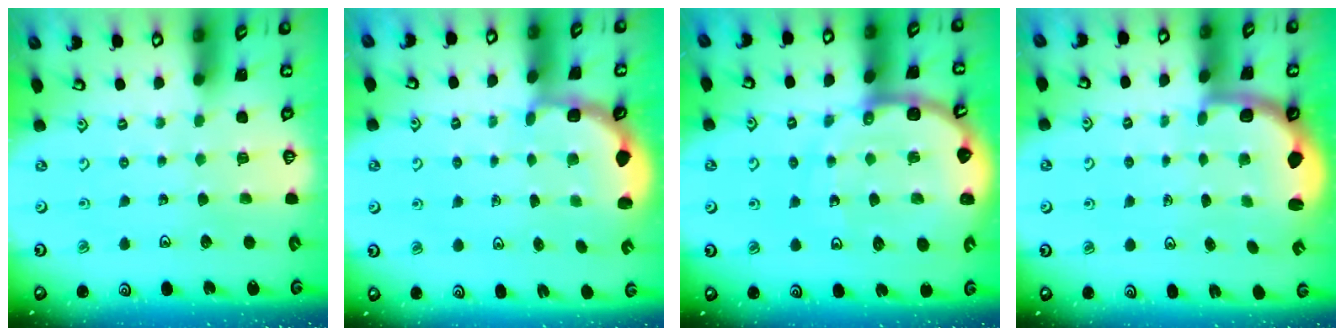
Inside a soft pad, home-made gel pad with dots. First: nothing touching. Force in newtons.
{"total": 2.7, "press": 2.4, "slide": 1.4}
{"total": 11.7, "press": 11.6, "slide": 1.4}
{"total": 2.1, "press": 1.9, "slide": 1.0}